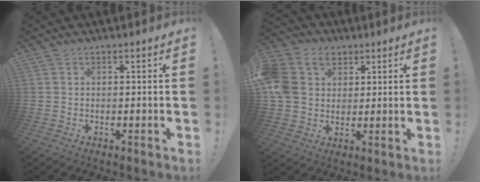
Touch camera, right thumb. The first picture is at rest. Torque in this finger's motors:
{"motor_torque": [2.44, 2.56, 0.78, 0.59, 0.60]}